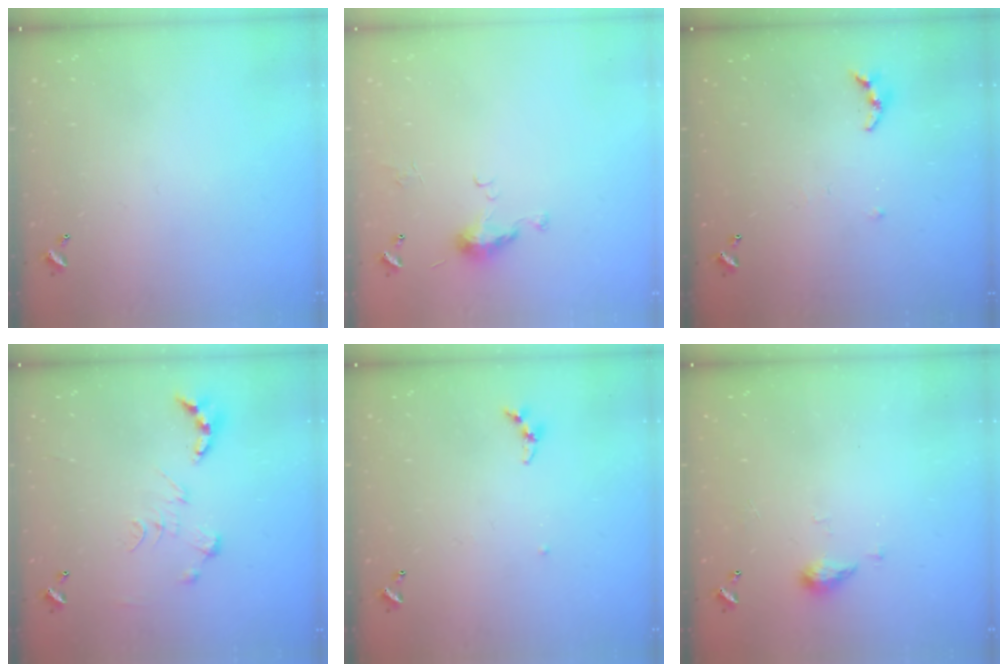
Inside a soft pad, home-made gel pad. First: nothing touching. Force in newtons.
{"total": 5.0, "press": 5.0, "slide": 0.7}
{"total": 4.0, "press": 3.9, "slide": 0.5}
{"total": 0.0}
{"total": 4.0, "press": 3.9, "slide": 0.5}
{"total": 3.8, "press": 3.7, "slide": 0.6}